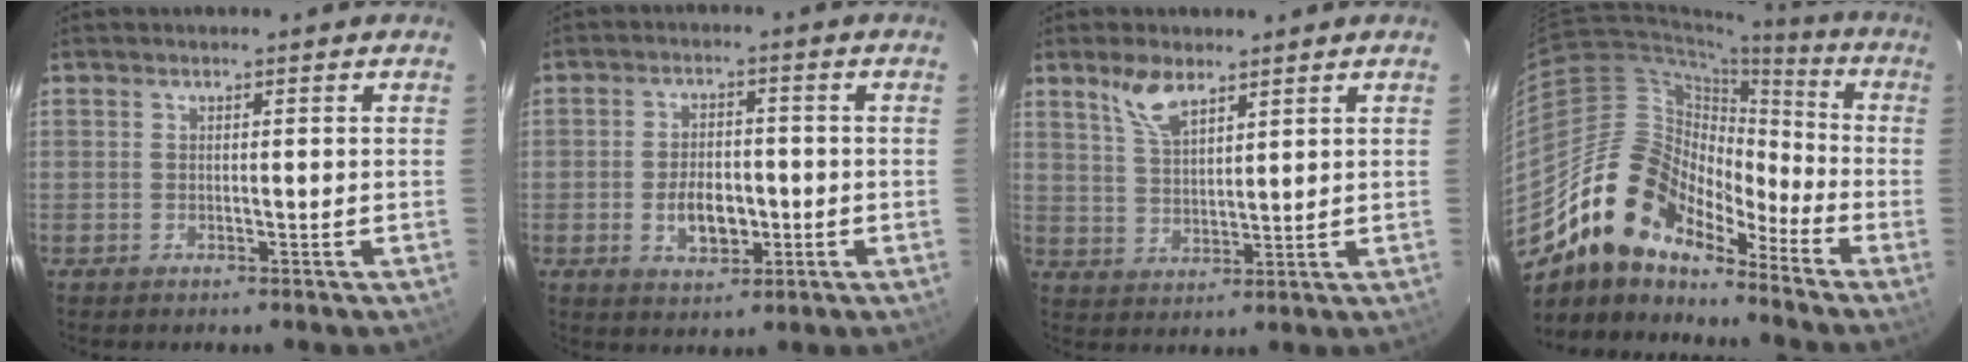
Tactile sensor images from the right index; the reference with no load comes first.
{"total": 6.9, "force": [-1.7, 4.1, 5.2], "torque": [-0.099, 0.002, -0.020]}
{"total": 6.3, "force": [4.4, 2.5, 3.8], "torque": [-0.071, 0.005, 0.091]}
{"total": 15.8, "force": [-12.4, 7.3, 6.7], "torque": [-0.123, 0.016, -0.238]}